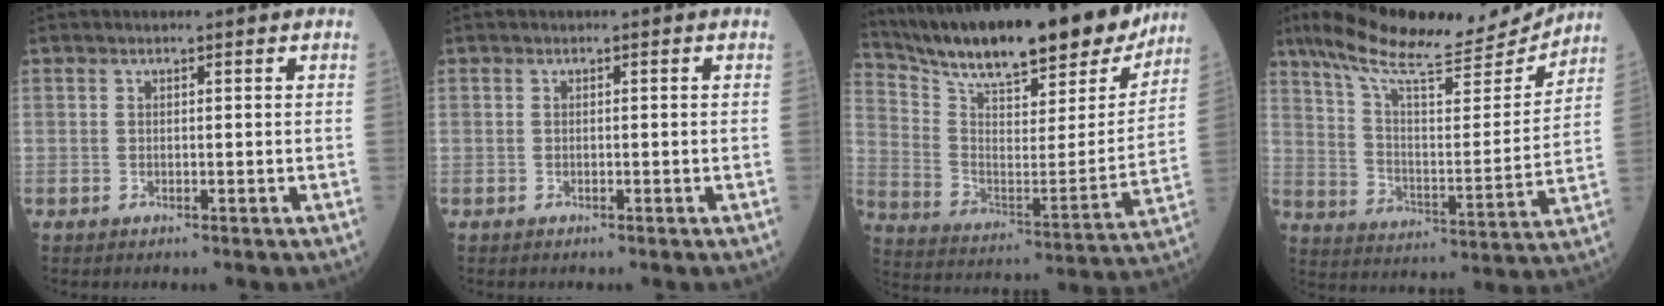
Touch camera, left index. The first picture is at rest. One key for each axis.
{"total": 0.0}
{"total": 26.9, "fx": 23.2, "fy": 4.6, "fz": 12.7, "tx": -0.219, "ty": -0.039, "tz": 0.342}
{"total": 19.5, "fx": 17.0, "fy": 2.7, "fz": 9.2, "tx": -0.161, "ty": -0.002, "tz": 0.265}